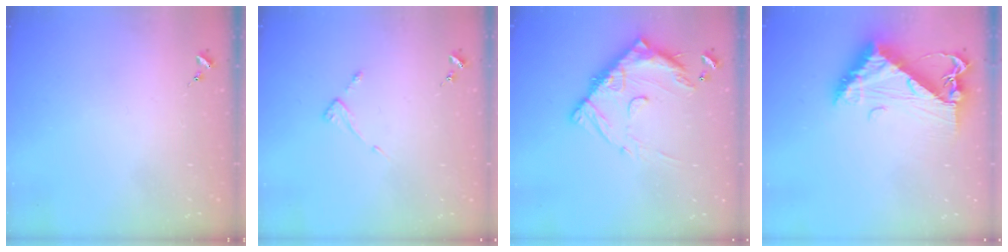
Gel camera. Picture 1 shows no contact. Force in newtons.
{"total": 3.8, "press": 3.7, "slide": 0.4}
{"total": 16.1, "press": 16.0, "slide": 1.3}
{"total": 11.4, "press": 11.3, "slide": 1.4}